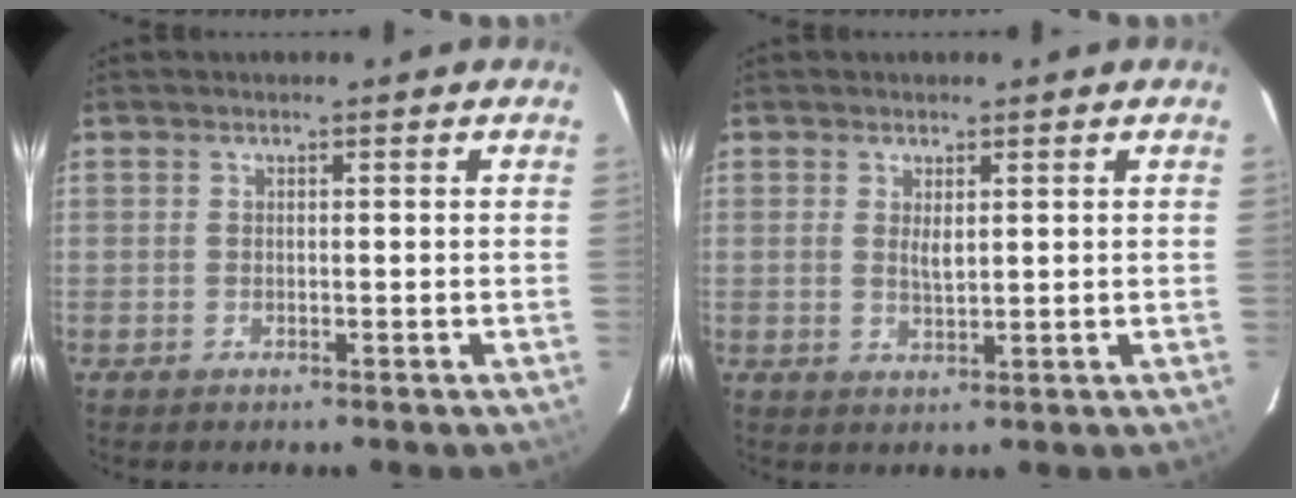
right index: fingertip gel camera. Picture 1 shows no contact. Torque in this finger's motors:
{"motor_torque": [-0.08, 0.09, -0.03, 0.03]}